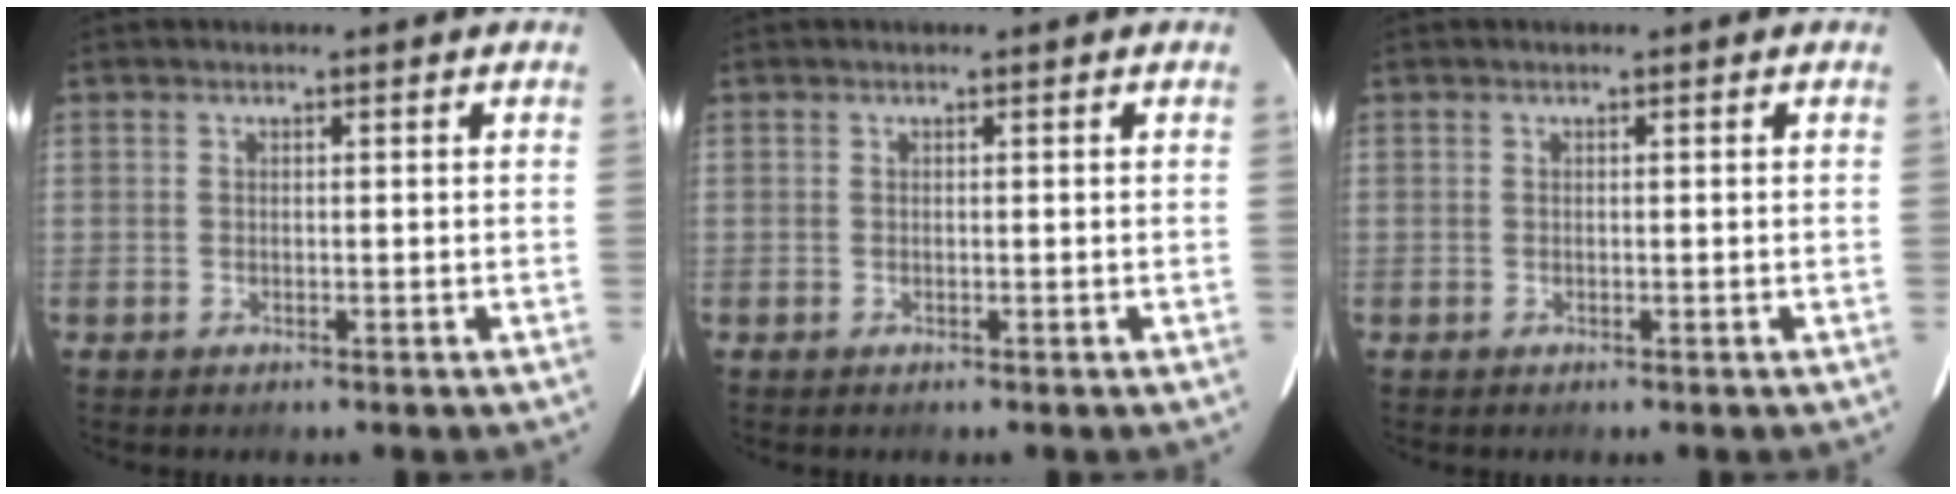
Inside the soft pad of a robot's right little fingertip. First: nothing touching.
{"total": 0.0}
{"total": 0.0}